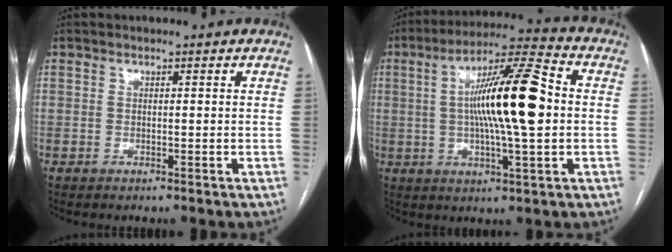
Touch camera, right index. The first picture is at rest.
{"total": 15.6, "force": [0.8, 1.5, 15.5], "torque": [-0.268, 0.017, 0.008]}